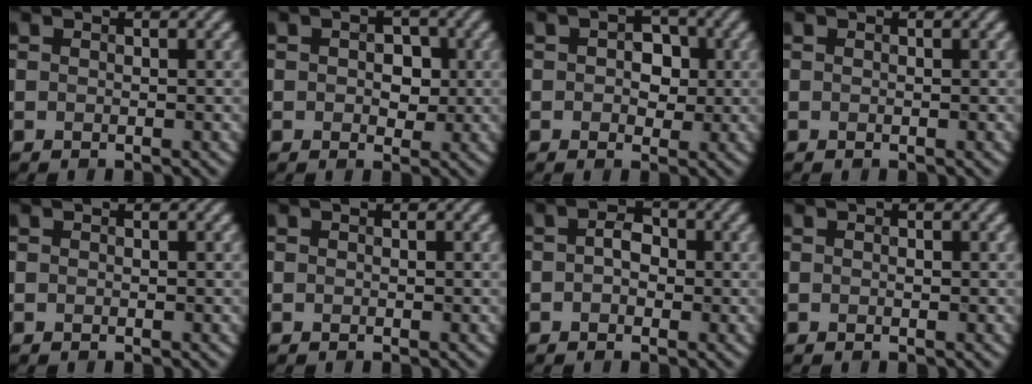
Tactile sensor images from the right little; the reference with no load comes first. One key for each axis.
{"total": 2.5, "fx": 0.2, "fy": 1.9, "fz": 1.6, "tx": -0.014, "ty": 0.005, "tz": -0.008}
{"total": 3.3, "fx": 0.4, "fy": 2.6, "fz": 2.0, "tx": -0.014, "ty": 0.009, "tz": -0.019}
{"total": 0.0}
{"total": 0.0}
{"total": 0.0}
{"total": 2.2, "fx": 0.1, "fy": 1.7, "fz": 1.4, "tx": -0.019, "ty": 0.009, "tz": -0.013}
{"total": 0.0}